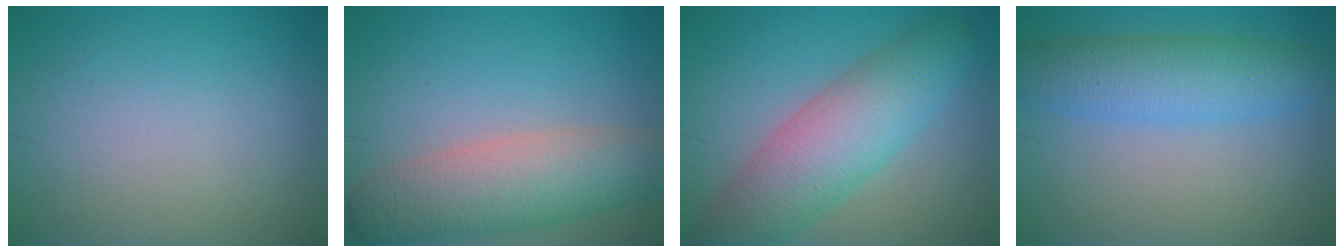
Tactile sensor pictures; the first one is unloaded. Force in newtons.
{"total": 6.9, "press": 6.8, "slide": 0.6}
{"total": 7.7, "press": 7.7, "slide": 0.3}
{"total": 5.6, "press": 5.6, "slide": 0.1}